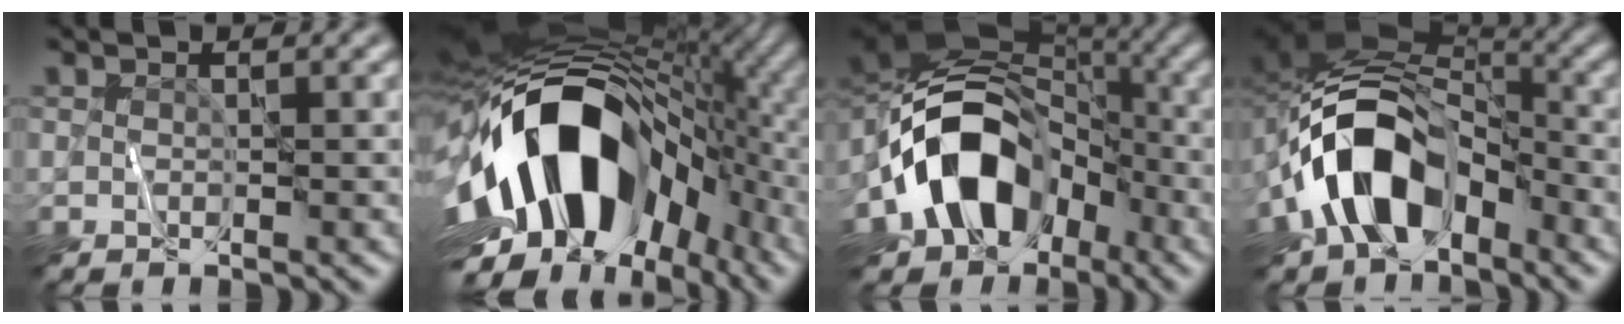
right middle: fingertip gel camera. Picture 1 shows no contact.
{"total": 17.9, "force": [-2.8, 11.0, 13.8], "torque": [-0.241, 0.004, -0.051]}
{"total": 12.1, "force": [-4.3, 8.7, 7.1], "torque": [-0.121, 0.014, -0.093]}
{"total": 10.3, "force": [-4.3, 6.8, 6.4], "torque": [-0.106, 0.012, -0.089]}